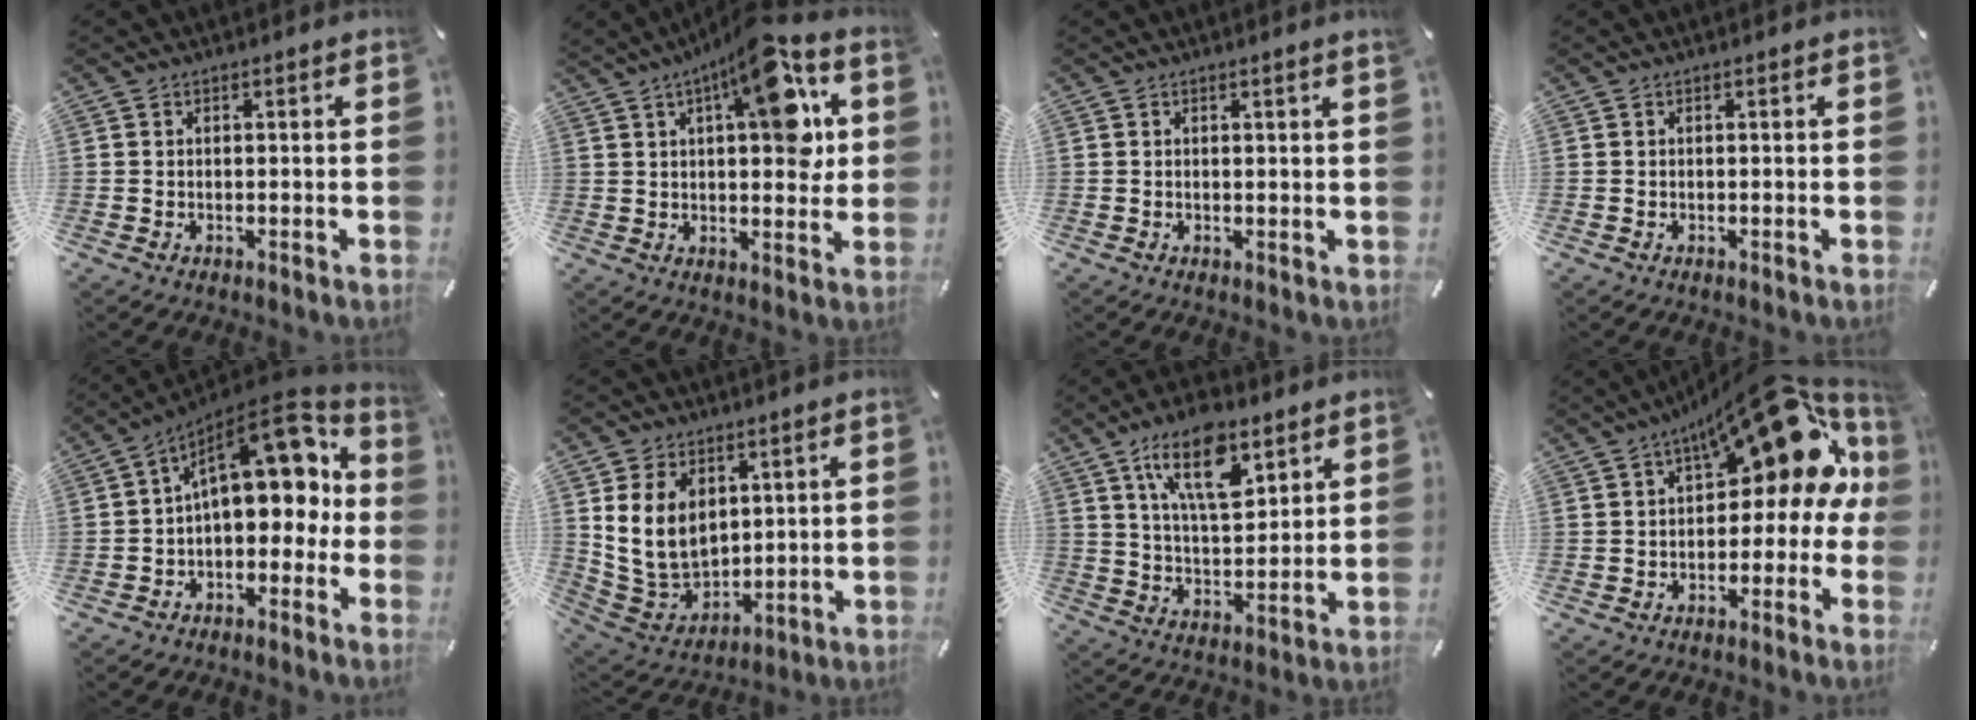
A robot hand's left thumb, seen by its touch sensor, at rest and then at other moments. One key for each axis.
{"total": 15.8, "fx": 7.1, "fy": 6.2, "fz": 12.7, "tx": -0.174, "ty": -0.035, "tz": 0.112}
{"total": 1.2, "fx": 0.6, "fy": -0.1, "fz": 1.0, "tx": -0.017, "ty": -0.004, "tz": 0.011}
{"total": 0.0}
{"total": 17.0, "fx": 5.9, "fy": 9.9, "fz": 12.5, "tx": -0.163, "ty": -0.042, "tz": 0.102}
{"total": 12.0, "fx": 3.8, "fy": 9.7, "fz": 5.9, "tx": -0.128, "ty": -0.021, "tz": 0.074}
{"total": 14.9, "fx": 8.5, "fy": 7.2, "fz": 9.9, "tx": -0.178, "ty": -0.025, "tz": 0.147}
{"total": 18.7, "fx": 9.7, "fy": 8.1, "fz": 13.8, "tx": -0.187, "ty": -0.071, "tz": 0.160}